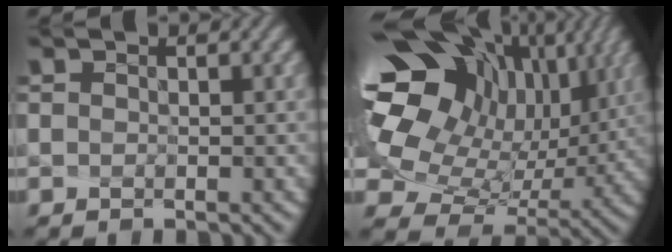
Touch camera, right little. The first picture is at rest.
{"total": 16.6, "force": [6.1, 10.4, 11.4], "torque": [-0.243, 0.003, 0.147]}